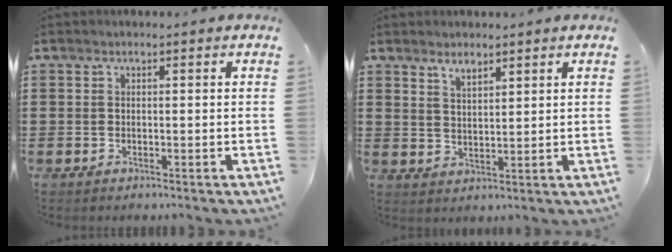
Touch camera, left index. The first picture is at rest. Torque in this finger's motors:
{"motor_torque": [0.33, -0.37, 0.26, 0.02]}